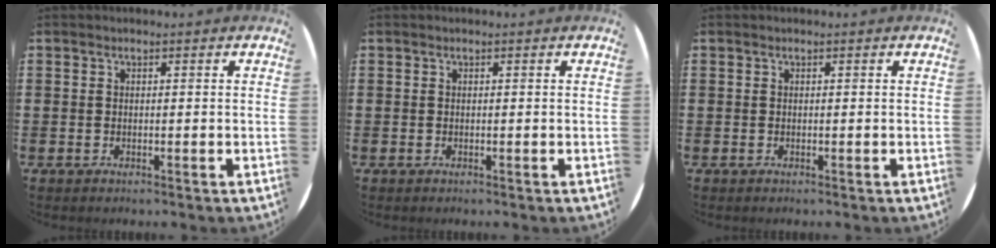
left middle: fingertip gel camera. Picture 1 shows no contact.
{"total": 0.0}
{"total": 0.0}